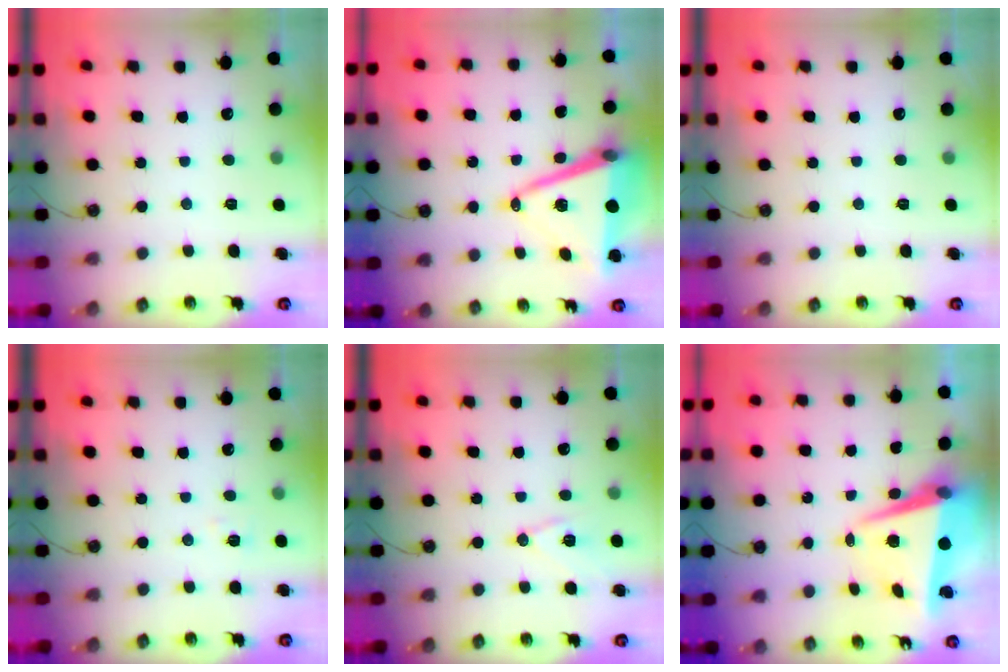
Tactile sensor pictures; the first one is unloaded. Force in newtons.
{"total": 15.2, "press": 14.7, "slide": 4.0}
{"total": 0.0}
{"total": 5.0, "press": 4.5, "slide": 2.1}
{"total": 10.7, "press": 10.1, "slide": 3.3}
{"total": 9.2, "press": 9.0, "slide": 1.8}